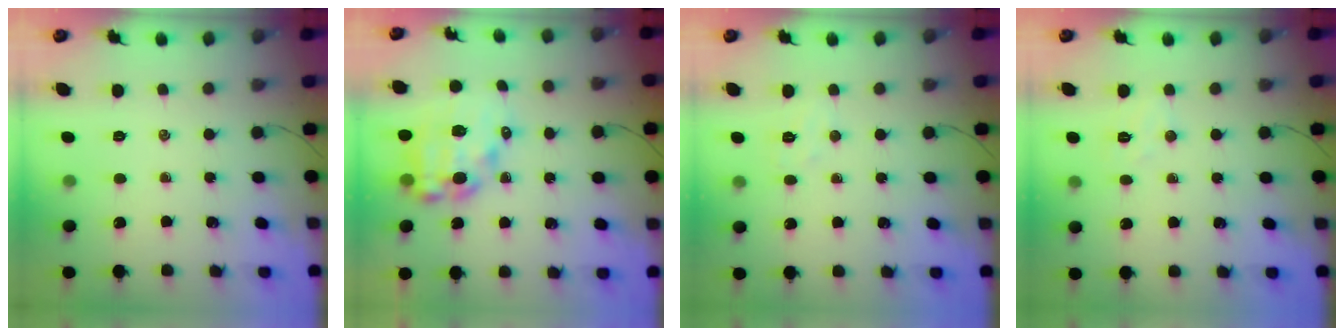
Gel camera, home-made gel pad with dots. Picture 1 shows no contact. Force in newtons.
{"total": 11.5, "press": 11.2, "slide": 2.6}
{"total": 4.4, "press": 4.3, "slide": 0.8}
{"total": 3.9, "press": 3.8, "slide": 0.8}